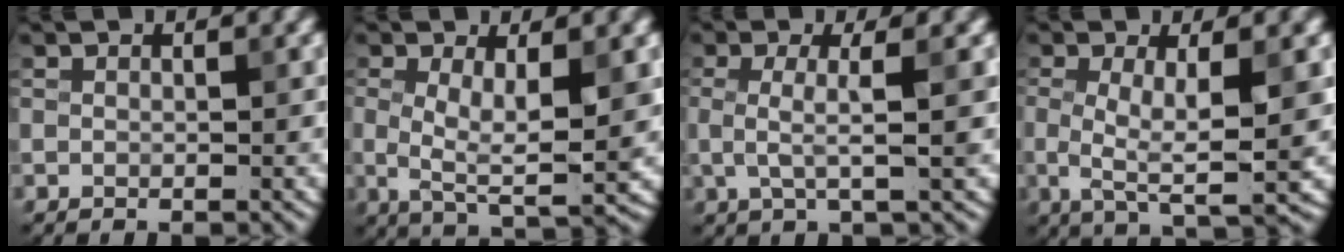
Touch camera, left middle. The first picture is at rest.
{"total": 5.6, "force": [0.1, 1.9, 5.3], "torque": [-0.106, -0.008, 0.001]}
{"total": 3.2, "force": [-0.1, 0.6, 3.1], "torque": [-0.064, -0.002, -0.004]}
{"total": 5.8, "force": [-0.4, 1.4, 5.6], "torque": [-0.105, -0.007, -0.009]}